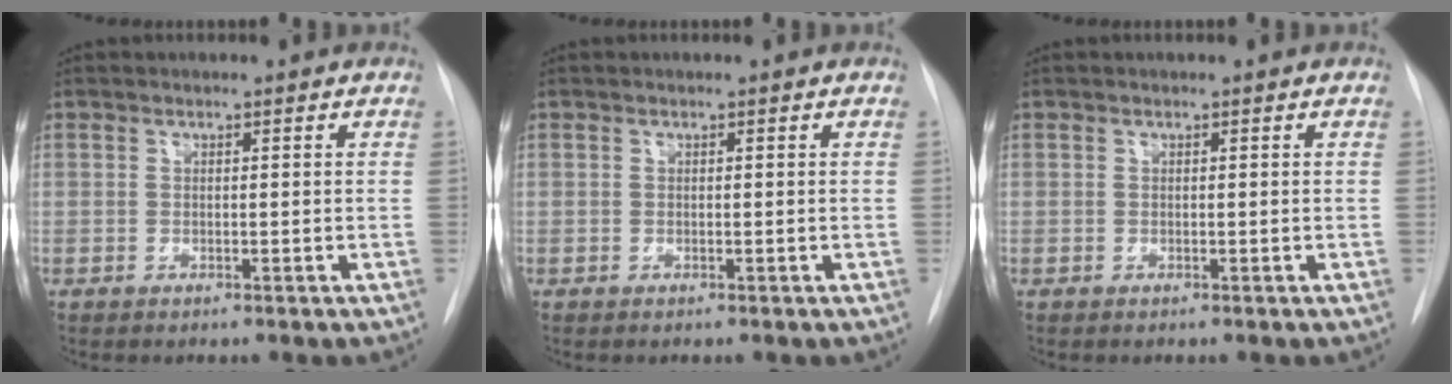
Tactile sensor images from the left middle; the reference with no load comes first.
{"total": 0.0}
{"total": 0.0}